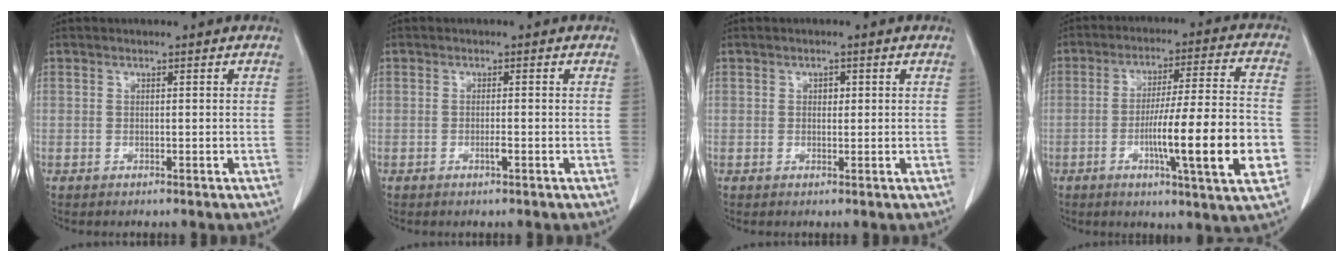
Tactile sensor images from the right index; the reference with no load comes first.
{"total": 1.0, "force": [-0.4, 0.0, 0.9], "torque": [-0.021, -0.001, -0.007]}
{"total": 1.2, "force": [0.3, 0.8, 0.8], "torque": [-0.009, 0.000, 0.003]}
{"total": 16.8, "force": [-4.4, 0.4, 16.2], "torque": [-0.239, -0.004, -0.068]}